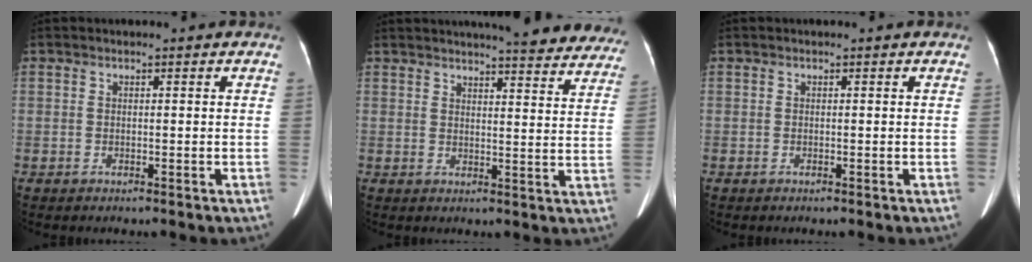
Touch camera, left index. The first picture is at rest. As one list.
[{"total": 20.6, "force": [18.8, 3.2, 7.8], "torque": [-0.086, -0.045, 0.204]}, {"total": 0.0}]